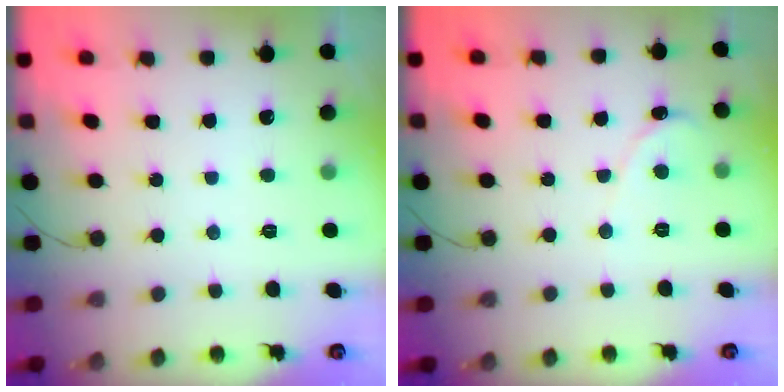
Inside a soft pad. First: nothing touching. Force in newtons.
{"total": 0.0}